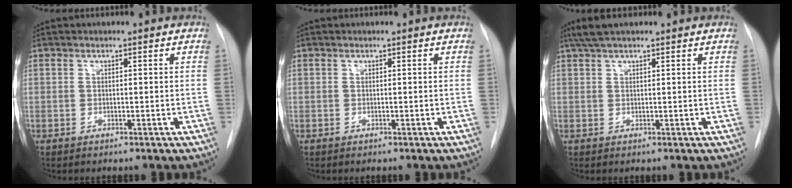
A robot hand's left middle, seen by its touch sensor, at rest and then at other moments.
{"total": 0.0}
{"total": 4.2, "force": [3.3, 0.8, 2.5], "torque": [-0.049, 0.025, 0.060]}